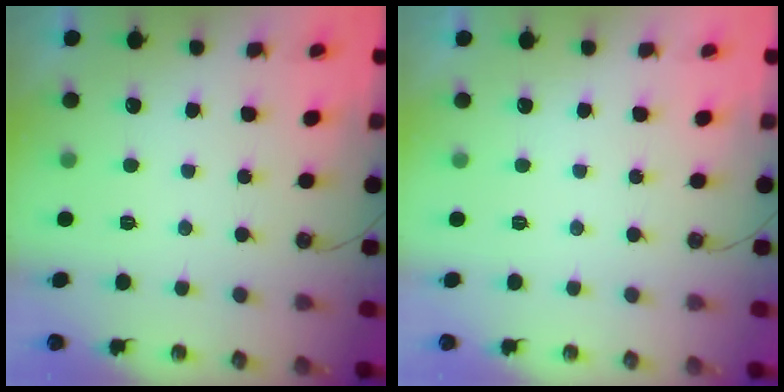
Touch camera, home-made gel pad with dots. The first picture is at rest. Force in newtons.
{"total": 0.0}